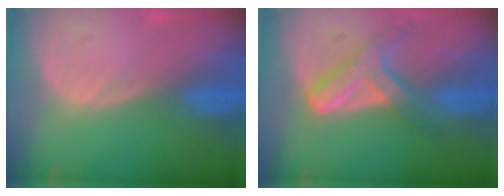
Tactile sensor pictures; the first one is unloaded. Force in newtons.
{"total": 7.2, "press": 6.1, "slide": 3.8}